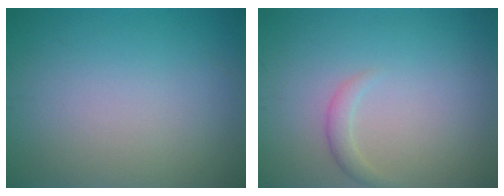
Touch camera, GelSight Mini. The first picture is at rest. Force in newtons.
{"total": 1.2, "press": 1.2, "slide": 0.0}